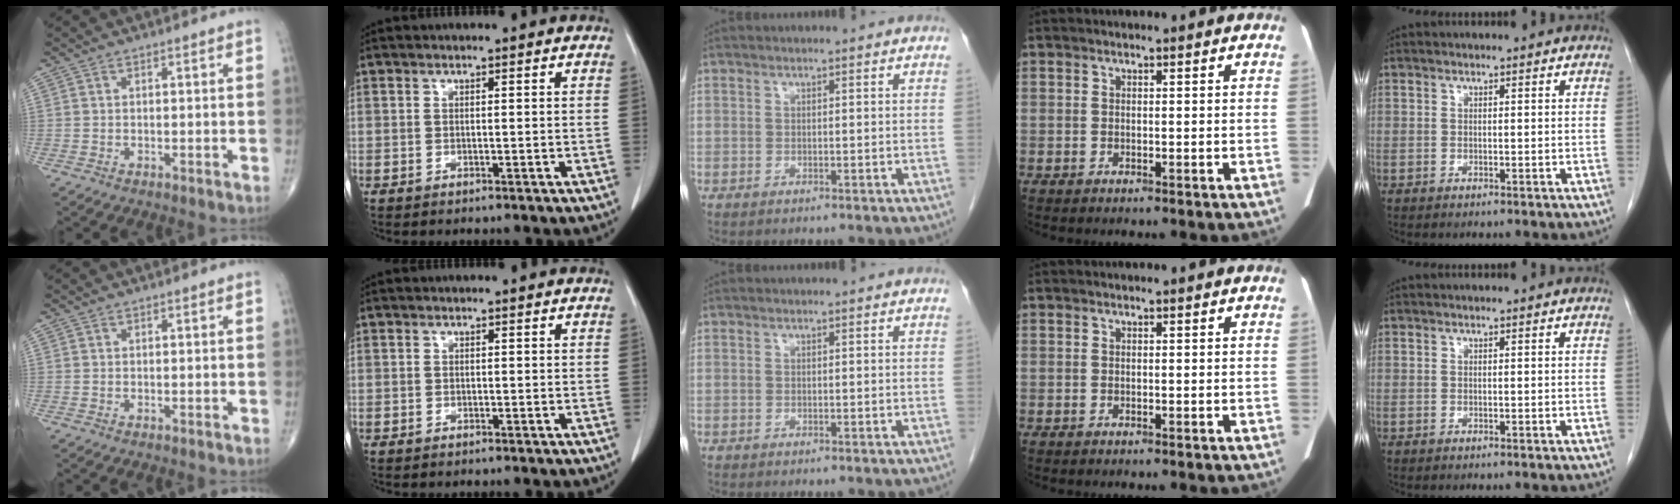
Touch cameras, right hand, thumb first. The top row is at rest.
{}